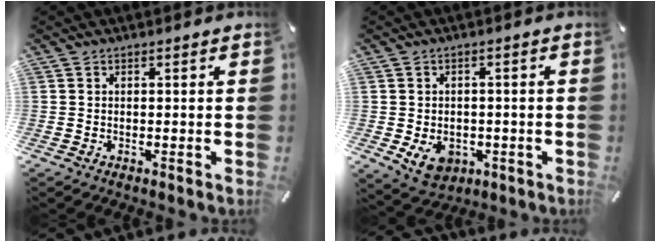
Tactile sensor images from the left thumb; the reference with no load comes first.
{"total": 6.9, "force": [-2.1, 5.6, 3.5], "torque": [-0.051, 0.005, -0.037]}